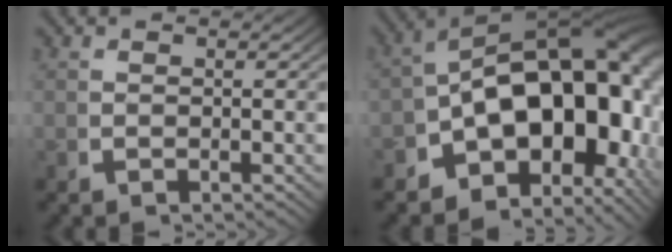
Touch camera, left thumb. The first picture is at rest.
{"total": 24.3, "force": [-0.9, 15.8, 18.4], "torque": [-0.283, -0.048, -0.005]}